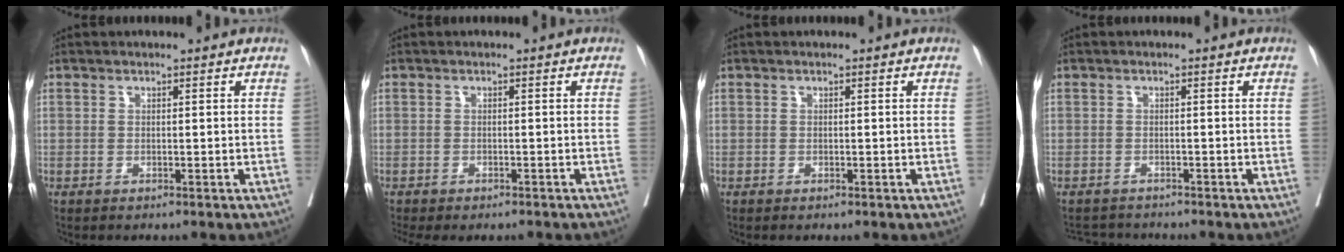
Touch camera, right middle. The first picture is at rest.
{"total": 5.6, "force": [-4.8, 1.6, 2.3], "torque": [-0.027, 0.005, -0.067]}
{"total": 0.0}
{"total": 3.4, "force": [-3.3, 0.5, 0.1], "torque": [0.004, -0.010, -0.053]}